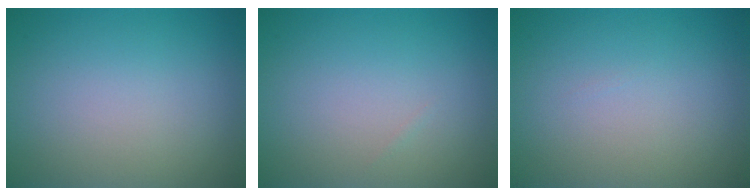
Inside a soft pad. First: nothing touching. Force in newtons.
{"total": 0.0}
{"total": 0.0}